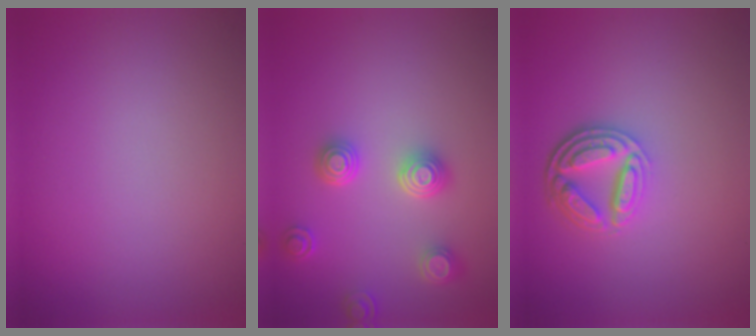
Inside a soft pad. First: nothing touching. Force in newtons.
{"total": 3.8, "press": 3.2, "slide": 2.1}
{"total": 4.4, "press": 3.4, "slide": 2.8}